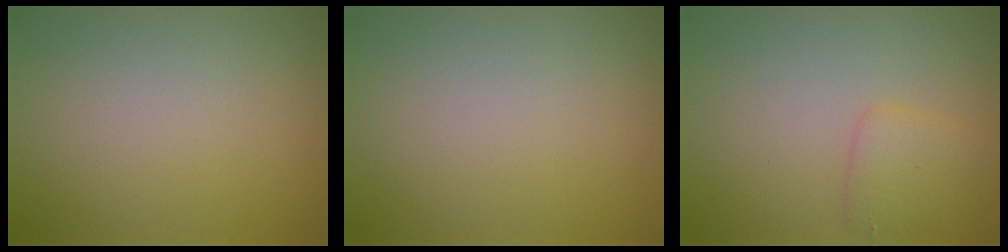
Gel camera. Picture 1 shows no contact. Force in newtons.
{"total": 0.0}
{"total": 2.0, "press": 2.0, "slide": 0.0}